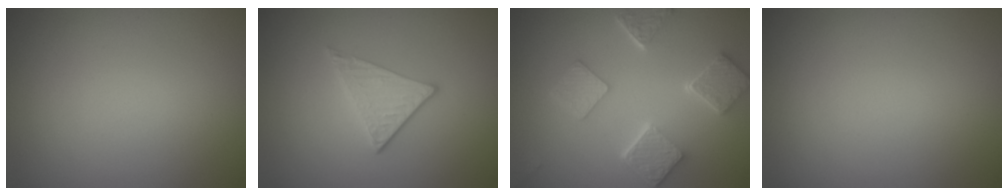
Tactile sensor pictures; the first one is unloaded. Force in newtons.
{"total": 2.0, "press": 1.7, "slide": 1.0}
{"total": 5.5, "press": 4.5, "slide": 3.3}
{"total": 0.0}